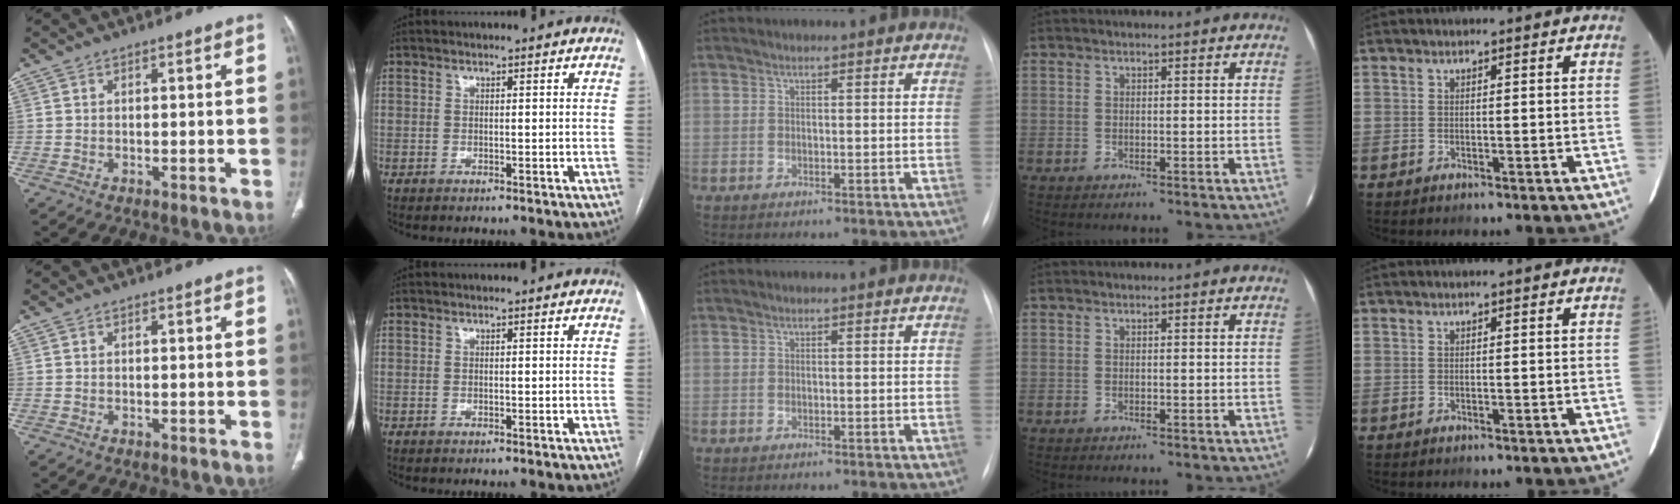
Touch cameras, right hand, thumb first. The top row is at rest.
{}